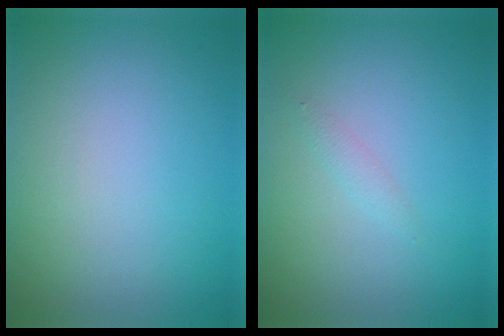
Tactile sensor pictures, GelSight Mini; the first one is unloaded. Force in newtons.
{"total": 0.8, "press": 0.8, "slide": 0.1}